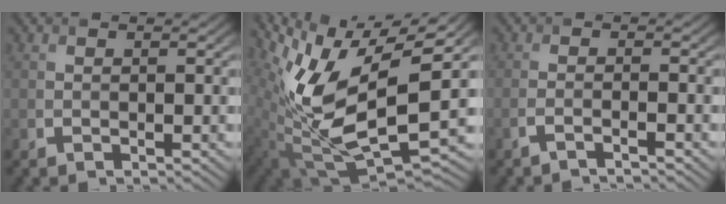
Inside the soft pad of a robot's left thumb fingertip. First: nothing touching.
{"total": 14.4, "force": [2.8, 6.2, 12.7], "torque": [-0.266, -0.021, 0.058]}
{"total": 1.9, "force": [-1.6, 0.2, 1.0], "torque": [-0.007, 0.003, -0.044]}